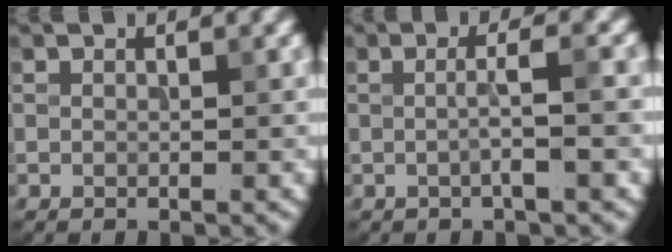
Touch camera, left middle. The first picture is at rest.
{"total": 3.0, "force": [-0.2, 0.6, 3.0], "torque": [-0.041, 0.006, -0.009]}